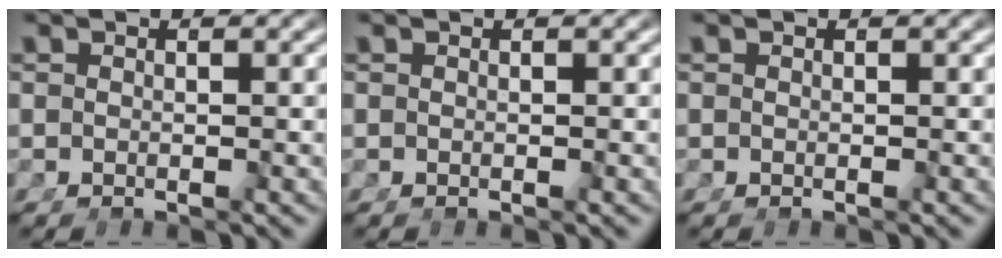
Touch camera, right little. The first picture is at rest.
{"total": 0.0}
{"total": 0.0}